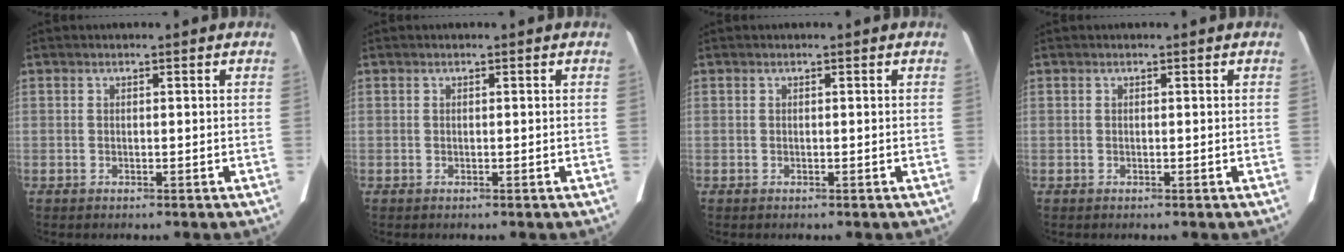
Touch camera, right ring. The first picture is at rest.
{"total": 0.0}
{"total": 0.0}
{"total": 0.0}